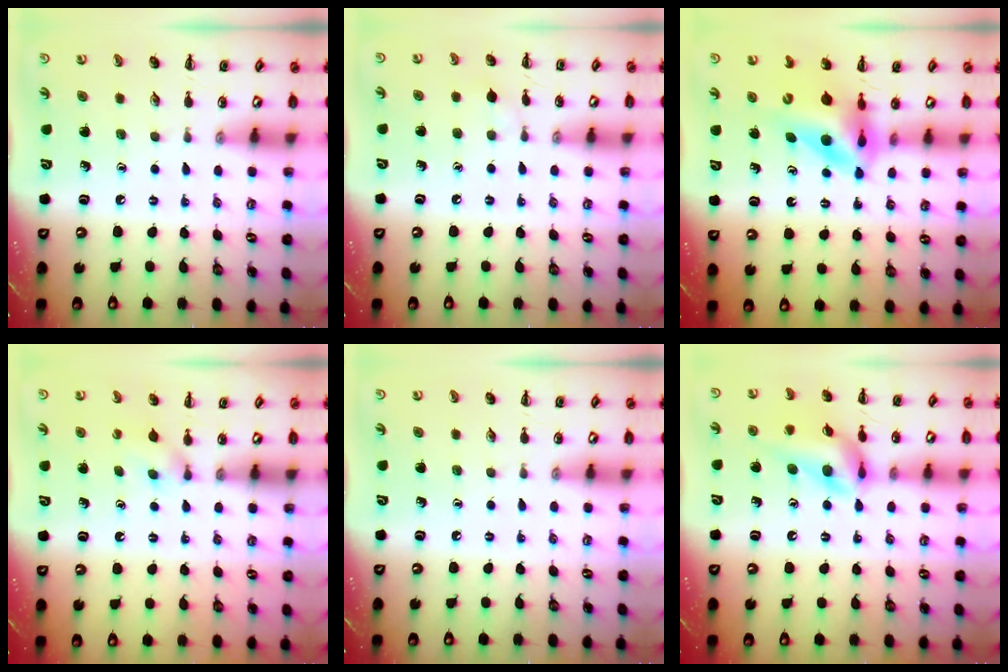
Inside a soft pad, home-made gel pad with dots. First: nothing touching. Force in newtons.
{"total": 4.1, "press": 3.8, "slide": 1.5}
{"total": 9.6, "press": 9.1, "slide": 3.0}
{"total": 2.8, "press": 2.5, "slide": 1.2}
{"total": 0.0}
{"total": 13.6, "press": 13.3, "slide": 2.7}